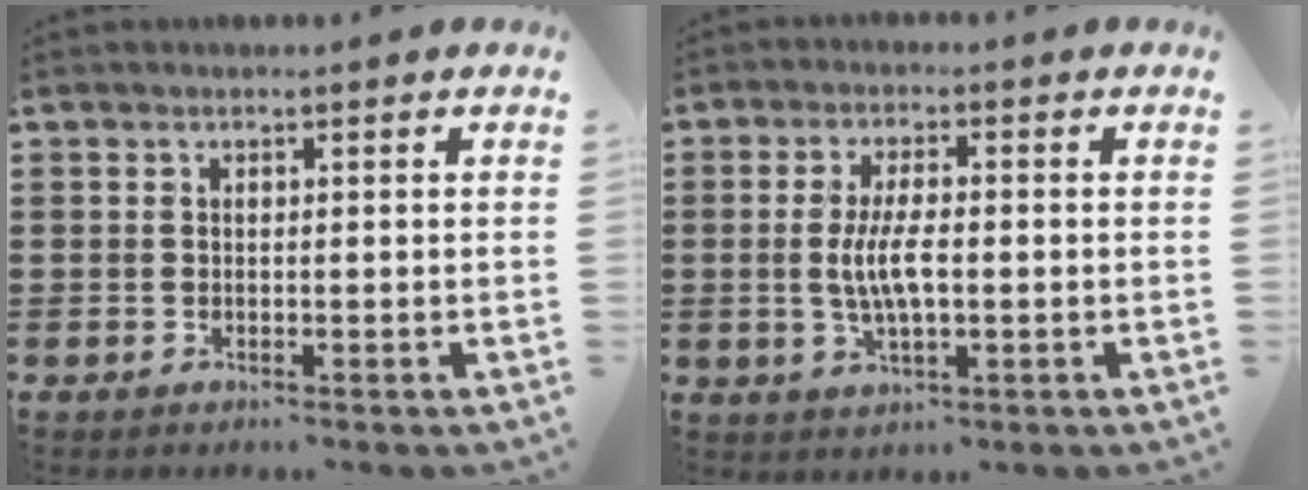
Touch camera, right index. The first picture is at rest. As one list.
[{"total": 6.2, "force": [-0.5, 1.9, 5.9], "torque": [-0.134, -0.009, -0.018]}]